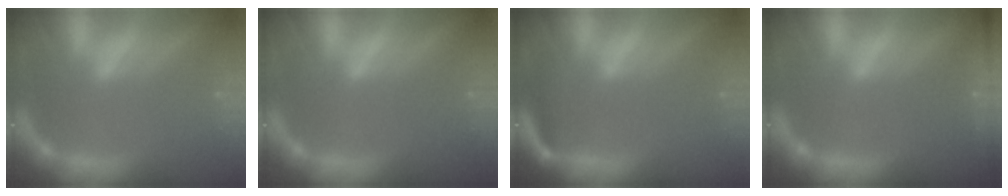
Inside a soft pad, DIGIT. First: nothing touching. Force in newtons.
{"total": 0.0}
{"total": 3.4}
{"total": 4.0}